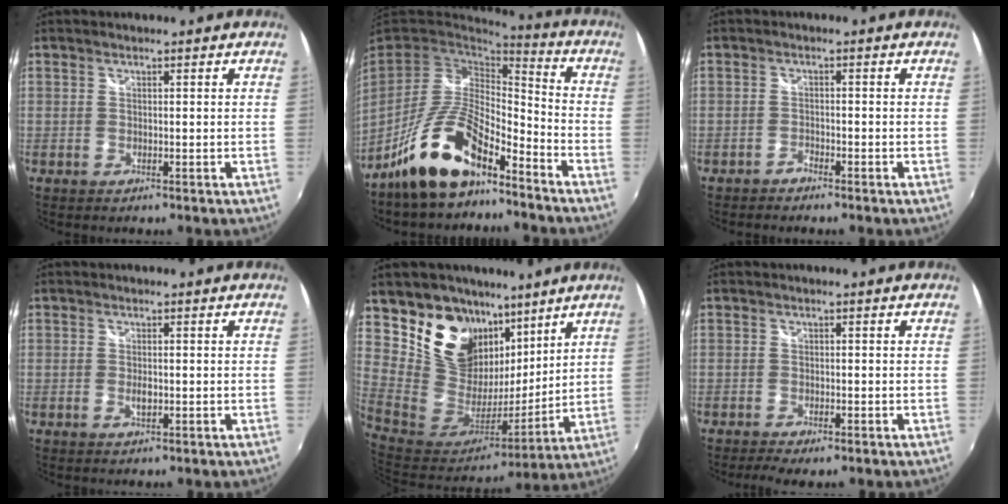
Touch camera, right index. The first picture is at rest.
{"total": 15.4, "force": [-10.9, 4.9, 9.6], "torque": [-0.199, -0.003, -0.202]}
{"total": 1.5, "force": [-1.4, 0.4, 0.1], "torque": [-0.009, 0.000, -0.029]}
{"total": 1.6, "force": [-0.3, 0.8, 1.4], "torque": [-0.025, -0.002, -0.005]}
{"total": 19.2, "force": [12.6, 13.0, 6.5], "torque": [-0.163, -0.004, 0.238]}
{"total": 3.6, "force": [-2.6, 1.3, 2.1], "torque": [-0.055, -0.014, -0.046]}